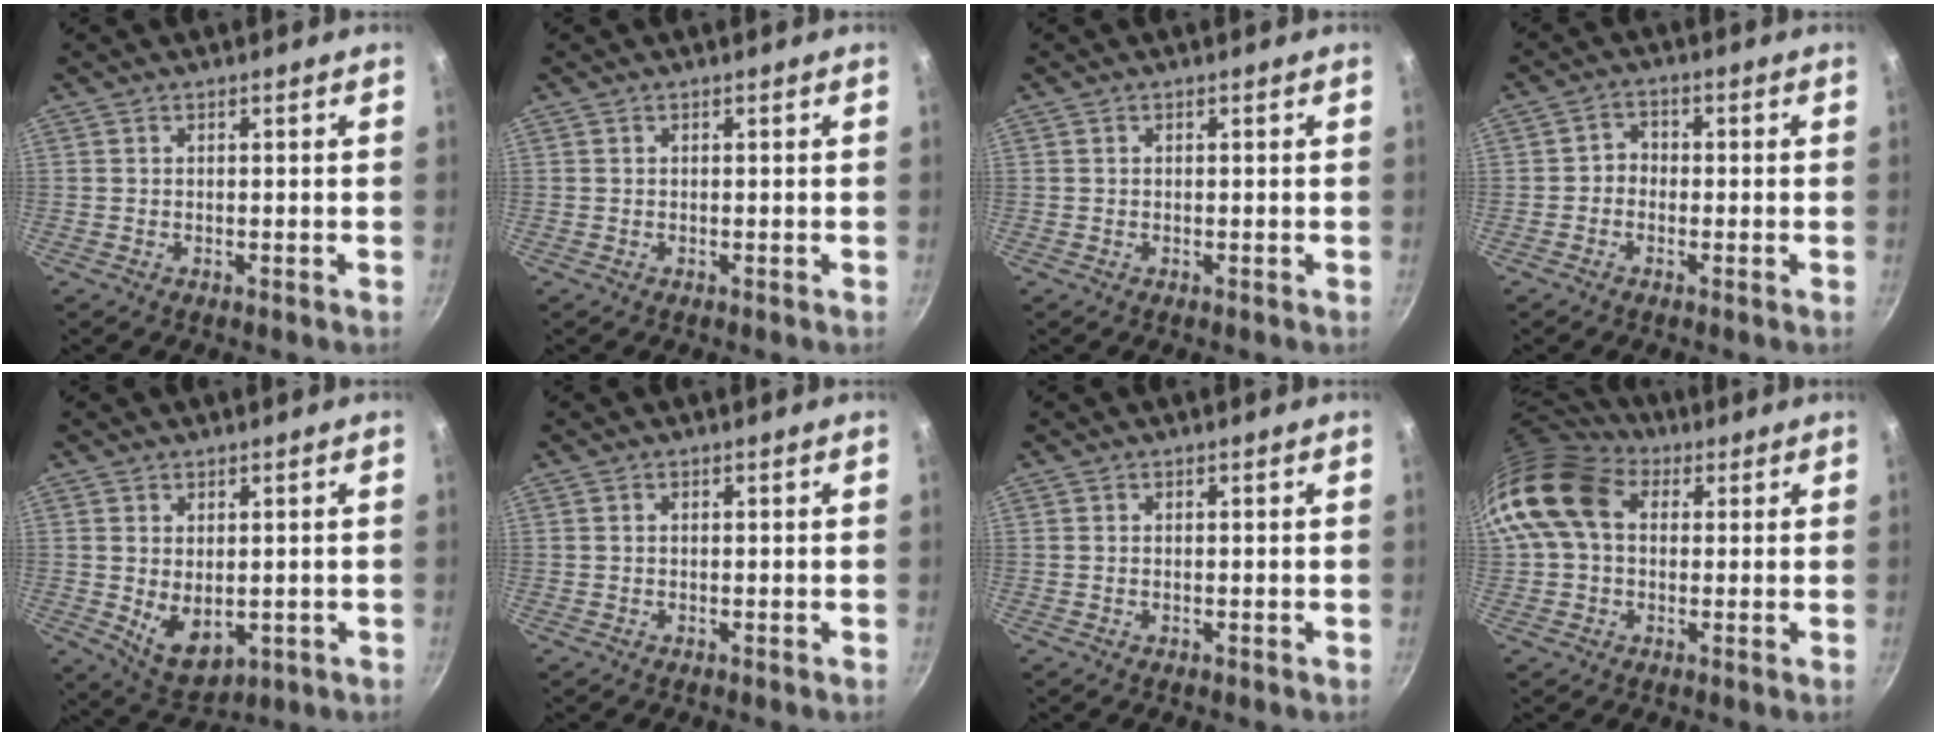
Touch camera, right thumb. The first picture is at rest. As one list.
[{"total": 0.0}, {"total": 0.0}, {"total": 2.8, "force": [-0.8, 2.4, 1.2], "torque": [-0.002, 0.014, -0.022]}, {"total": 7.4, "force": [-0.2, 4.7, 5.7], "torque": [-0.079, -0.020, 0.018]}, {"total": 0.0}, {"total": 0.0}, {"total": 12.5, "force": [2.5, 9.3, 8.0], "torque": [-0.133, 0.020, 0.026]}]